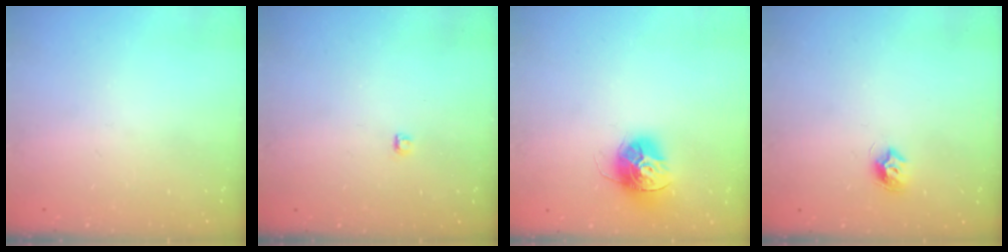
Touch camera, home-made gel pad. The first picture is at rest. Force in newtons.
{"total": 2.8, "press": 2.7, "slide": 0.3}
{"total": 13.1, "press": 13.1, "slide": 0.7}
{"total": 7.1, "press": 7.1, "slide": 0.5}